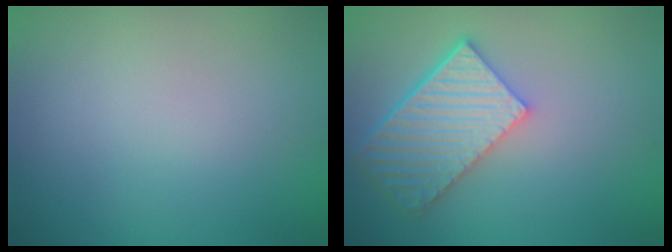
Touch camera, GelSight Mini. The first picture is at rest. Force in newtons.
{"total": 5.7, "press": 4.7, "slide": 3.3}